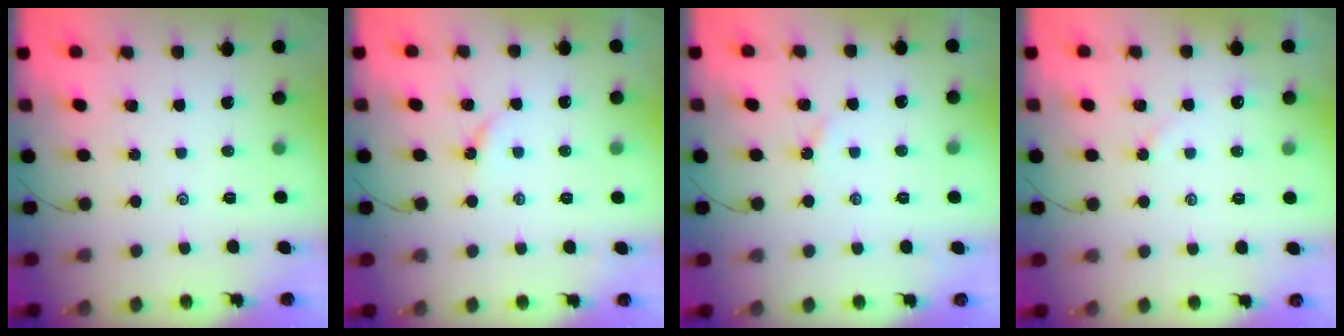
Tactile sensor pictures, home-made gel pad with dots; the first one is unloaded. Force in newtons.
{"total": 2.7, "press": 2.7, "slide": 0.3}
{"total": 1.5, "press": 1.5, "slide": 0.3}
{"total": 4.0, "press": 4.0, "slide": 0.4}